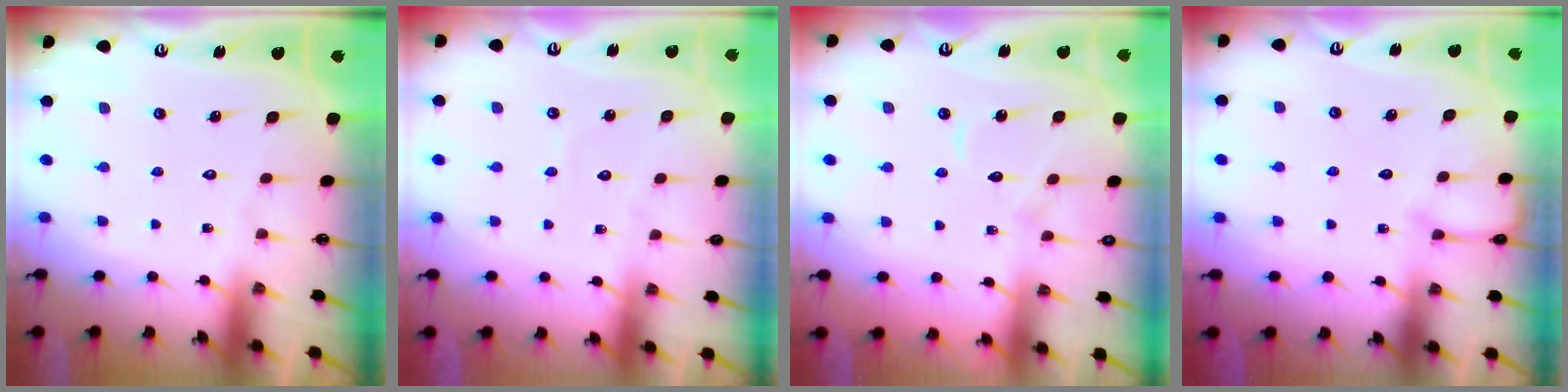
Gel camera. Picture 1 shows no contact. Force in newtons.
{"total": 2.7, "press": 2.7, "slide": 0.3}
{"total": 6.7, "press": 6.7, "slide": 0.7}
{"total": 4.5, "press": 4.5, "slide": 0.4}